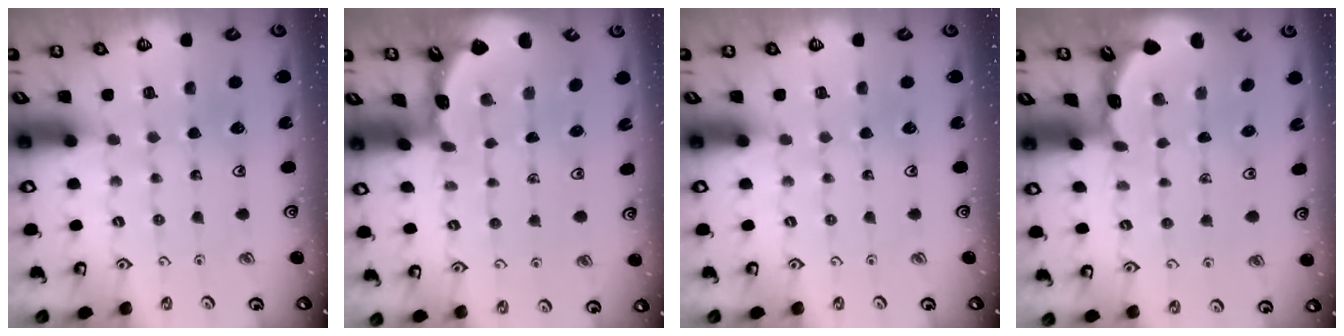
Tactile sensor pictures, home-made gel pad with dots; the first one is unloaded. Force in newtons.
{"total": 1.7, "press": 1.7, "slide": 0.1}
{"total": 0.0}
{"total": 1.8, "press": 1.8, "slide": 0.1}